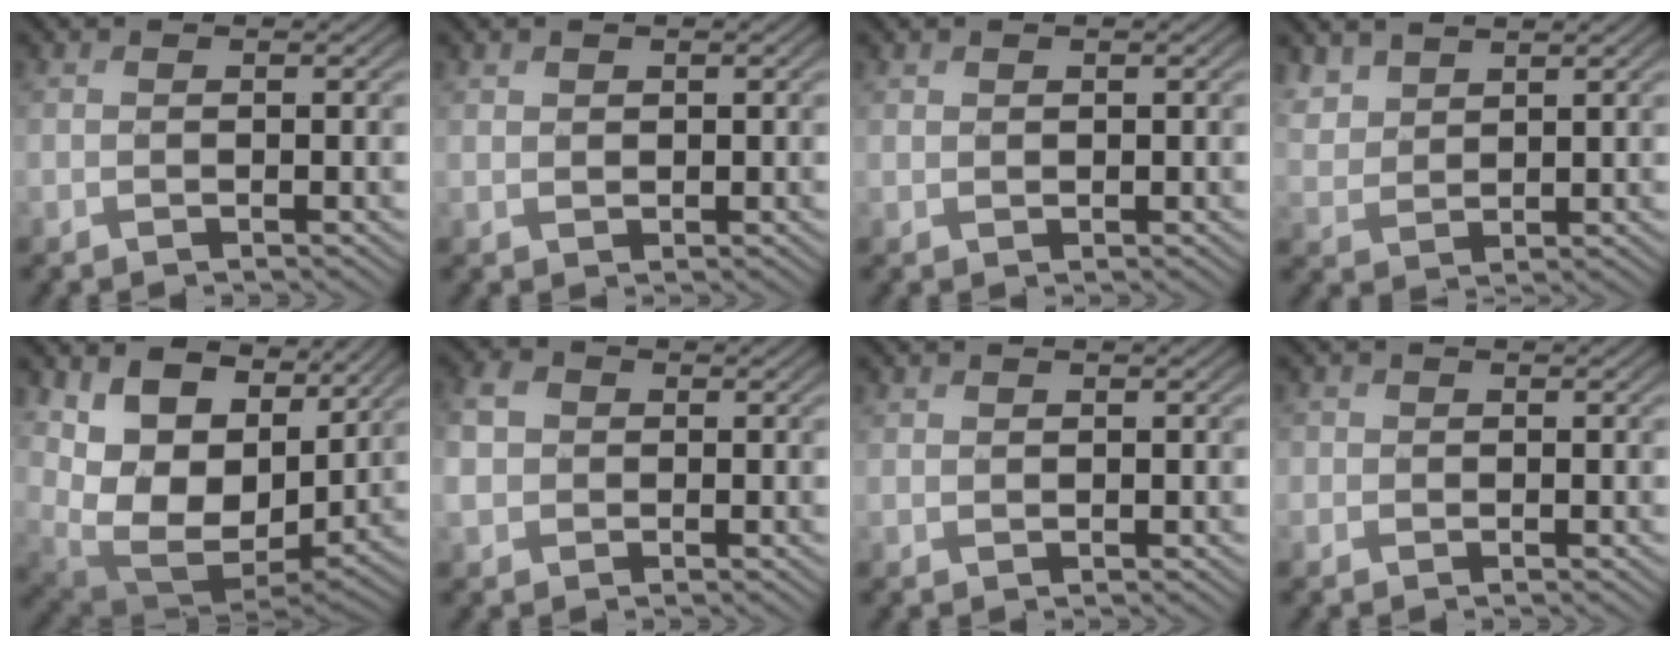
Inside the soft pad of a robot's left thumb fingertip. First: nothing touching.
{"total": 1.3, "force": [1.1, 0.8, 0.1], "torque": [-0.001, -0.001, 0.021]}
{"total": 1.0, "force": [0.9, 0.5, 0.0], "torque": [0.002, 0.000, 0.017]}
{"total": 4.2, "force": [3.7, 1.6, 1.3], "torque": [-0.042, 0.005, 0.085]}
{"total": 13.4, "force": [6.4, 8.5, 8.2], "torque": [-0.209, -0.002, 0.124]}
{"total": 3.9, "force": [0.0, 3.5, 1.8], "torque": [-0.068, 0.004, -0.007]}
{"total": 0.8, "force": [0.7, 0.3, -0.1], "torque": [0.004, -0.001, 0.012]}
{"total": 1.1, "force": [0.2, 1.1, 0.0], "torque": [0.005, 0.002, -0.004]}